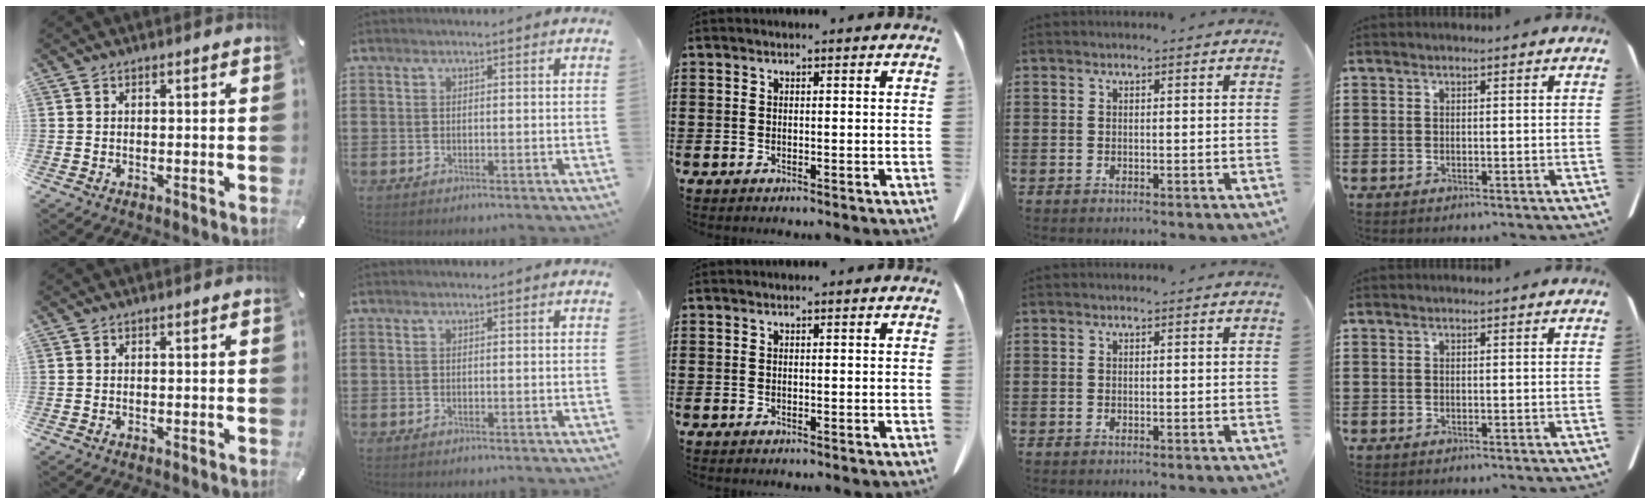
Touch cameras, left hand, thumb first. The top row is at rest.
{}